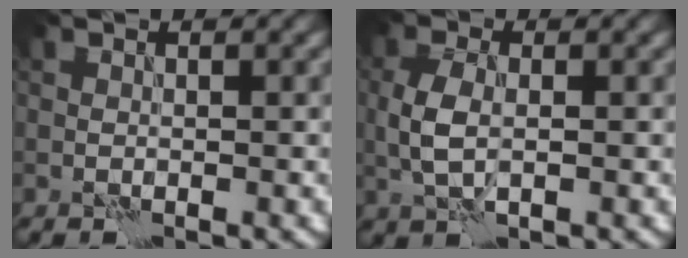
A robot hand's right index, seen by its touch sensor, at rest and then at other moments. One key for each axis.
{"total": 3.4, "fx": -0.1, "fy": 1.9, "fz": 2.7, "tx": -0.067, "ty": 0.000, "tz": -0.002}